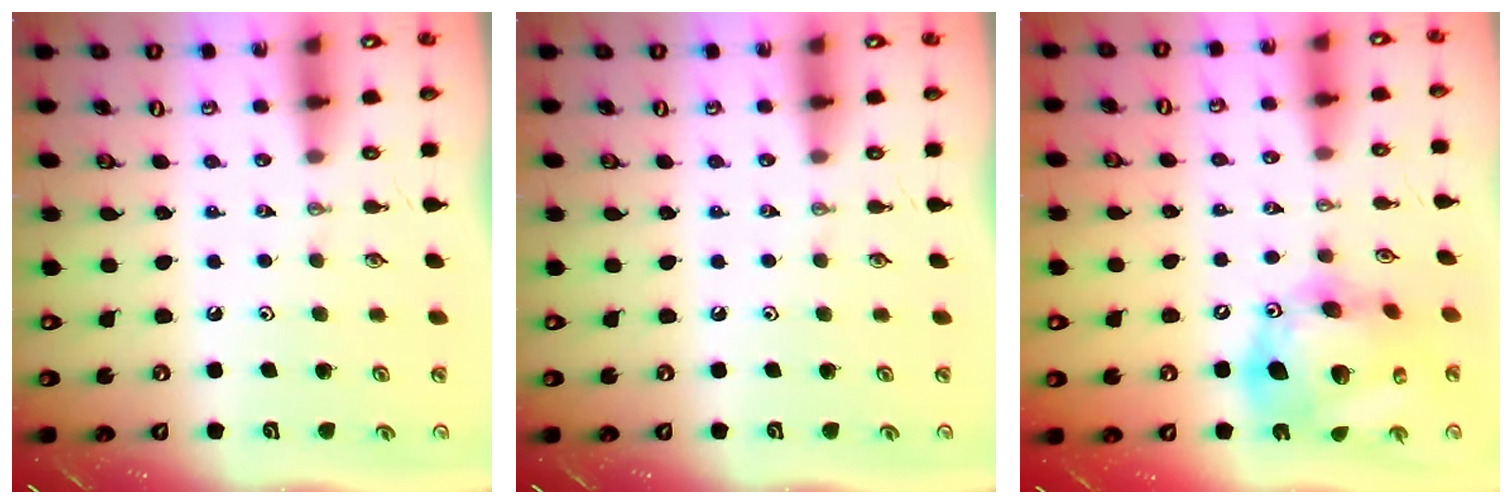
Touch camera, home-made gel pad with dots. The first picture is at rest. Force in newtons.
{"total": 0.0}
{"total": 22.1, "press": 21.9, "slide": 3.3}